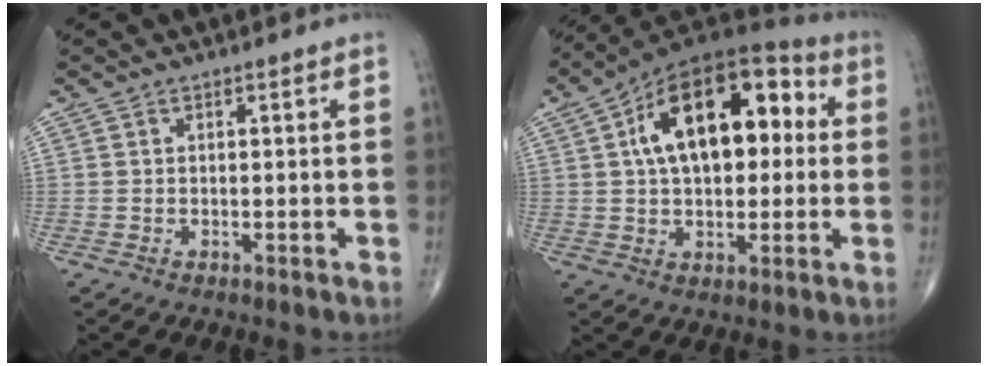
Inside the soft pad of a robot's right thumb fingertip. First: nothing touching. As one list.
[{"total": 20.5, "force": [4.0, 11.4, 16.6], "torque": [-0.233, 0.032, 0.051]}]